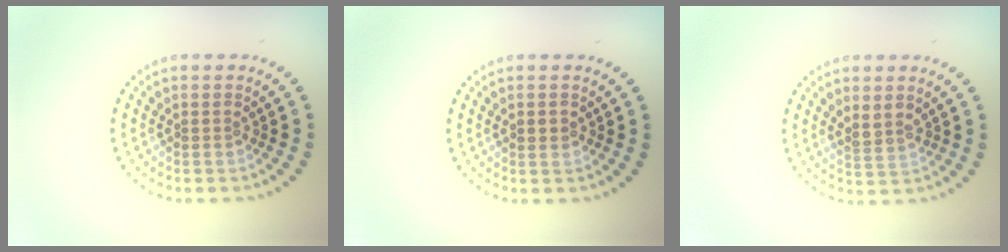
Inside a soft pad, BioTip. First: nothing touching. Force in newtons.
{"total": 1.5, "press": 1.5, "slide": 0.1}
{"total": 1.8, "press": 1.6, "slide": 0.9}